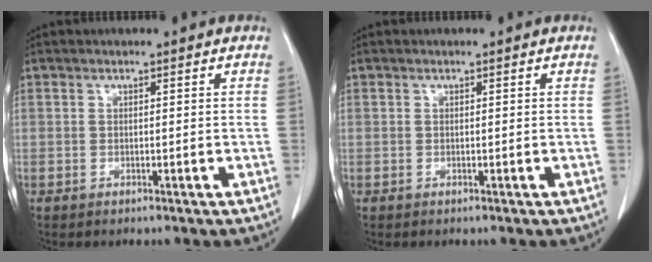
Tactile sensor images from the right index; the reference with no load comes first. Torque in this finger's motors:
{"motor_torque": [0.02, -0.02, 0.03, 0.00]}